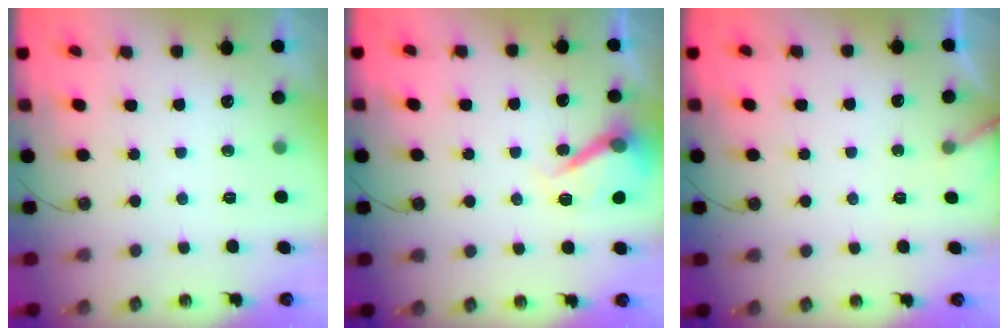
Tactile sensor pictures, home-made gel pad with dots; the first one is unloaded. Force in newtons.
{"total": 12.6, "press": 12.5, "slide": 1.4}
{"total": 4.0, "press": 4.0, "slide": 0.3}